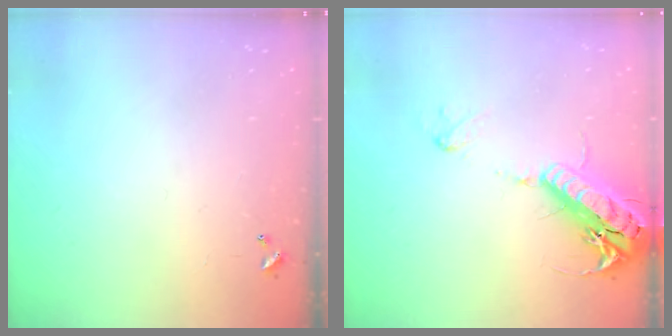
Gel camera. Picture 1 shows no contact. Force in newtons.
{"total": 19.9, "press": 19.5, "slide": 3.8}